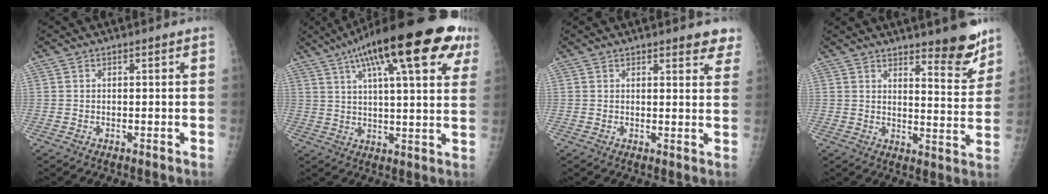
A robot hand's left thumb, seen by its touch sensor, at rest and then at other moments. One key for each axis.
{"total": 24.4, "fx": 12.5, "fy": 6.6, "fz": 19.9, "tx": -0.291, "ty": 0.004, "tz": 0.178}
{"total": 5.0, "fx": 3.9, "fy": 1.4, "fz": 2.7, "tx": -0.007, "ty": -0.017, "tz": 0.035}
{"total": 9.3, "fx": 7.0, "fy": 1.9, "fz": 5.8, "tx": -0.054, "ty": -0.058, "tz": 0.102}